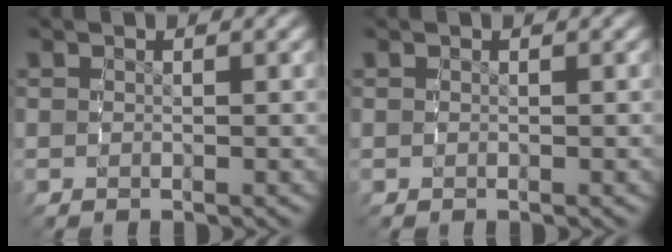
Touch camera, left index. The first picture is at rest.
{"total": 0.0}